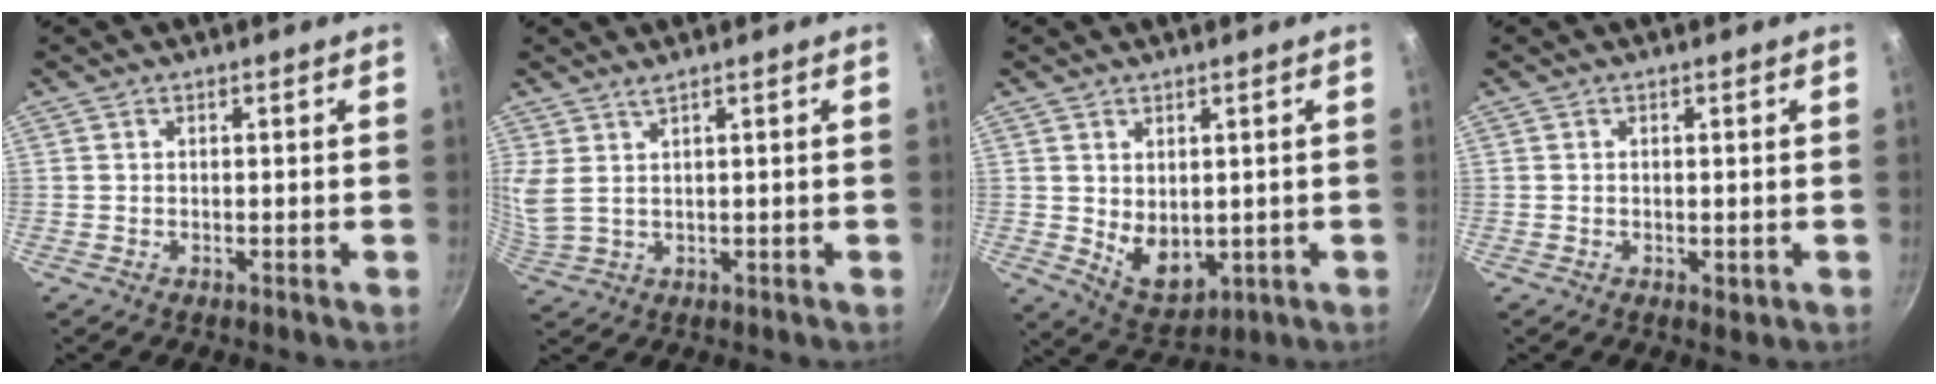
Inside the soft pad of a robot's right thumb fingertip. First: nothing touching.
{"total": 4.8, "force": [2.5, 1.9, 3.6], "torque": [-0.078, -0.015, 0.059]}
{"total": 7.4, "force": [0.8, 5.1, 5.3], "torque": [-0.066, -0.022, 0.034]}
{"total": 1.2, "force": [0.0, 0.8, 0.9], "torque": [-0.011, -0.003, -0.001]}